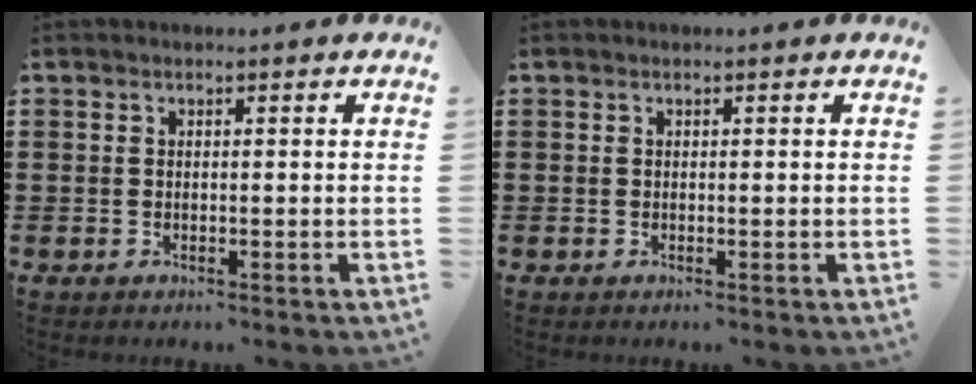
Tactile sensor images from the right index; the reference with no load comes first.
{"total": 0.0}